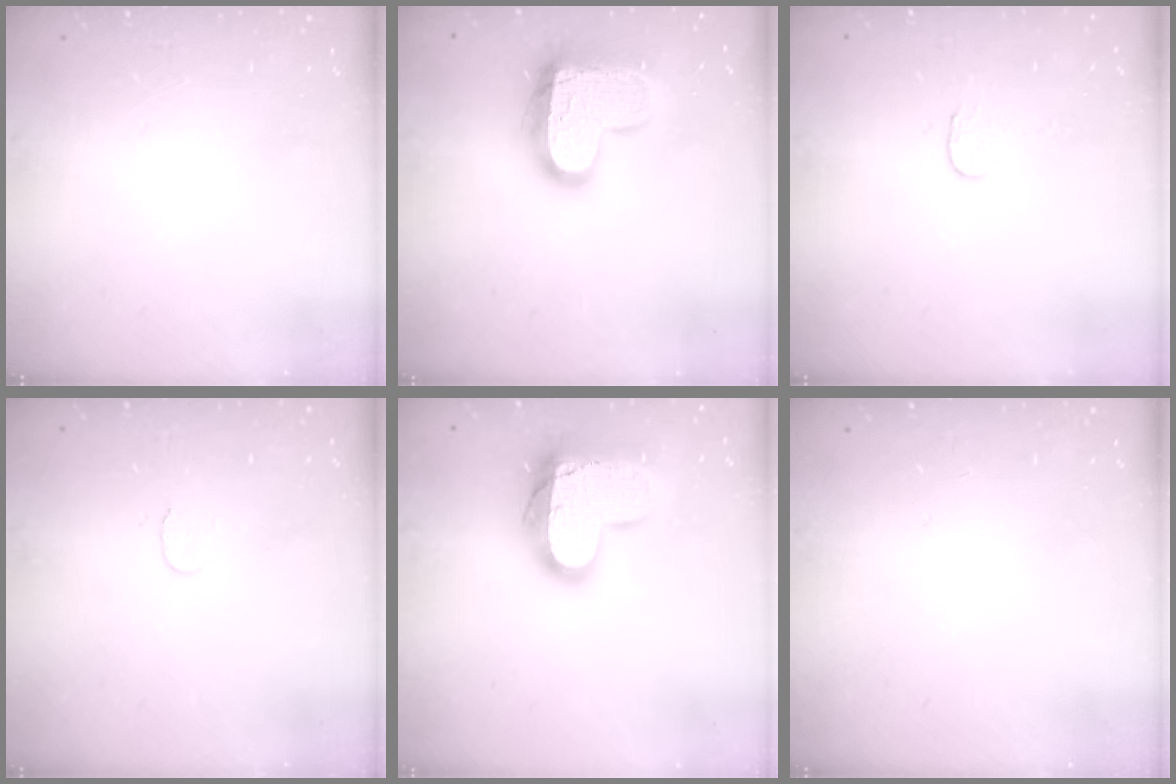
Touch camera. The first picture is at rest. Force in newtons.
{"total": 17.1, "press": 17.0, "slide": 1.1}
{"total": 2.7, "press": 2.7, "slide": 0.2}
{"total": 3.8, "press": 3.8, "slide": 0.3}
{"total": 17.8, "press": 17.8, "slide": 1.3}
{"total": 0.0}